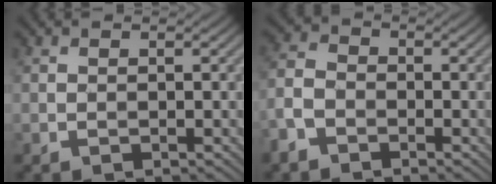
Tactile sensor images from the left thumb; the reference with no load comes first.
{"total": 4.2, "force": [-2.7, 2.5, 2.0], "torque": [-0.055, -0.001, -0.072]}